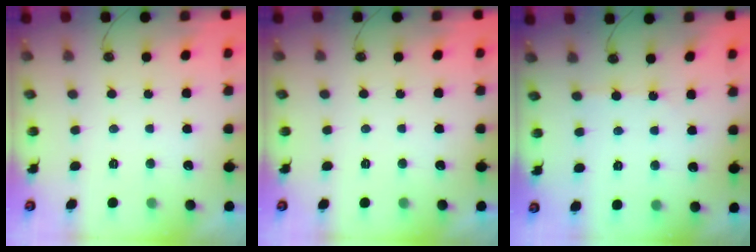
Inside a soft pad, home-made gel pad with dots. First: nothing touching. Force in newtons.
{"total": 0.0}
{"total": 2.1, "press": 2.0, "slide": 0.4}